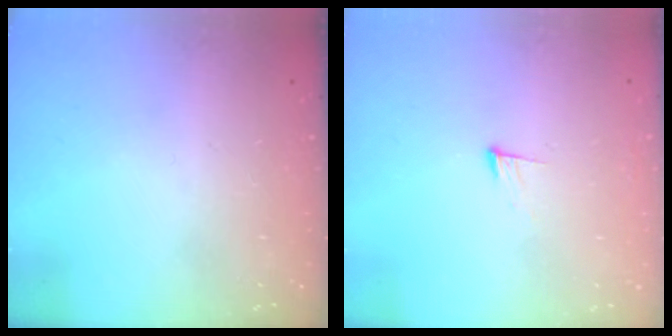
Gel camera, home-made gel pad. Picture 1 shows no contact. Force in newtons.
{"total": 8.9, "press": 8.8, "slide": 1.6}